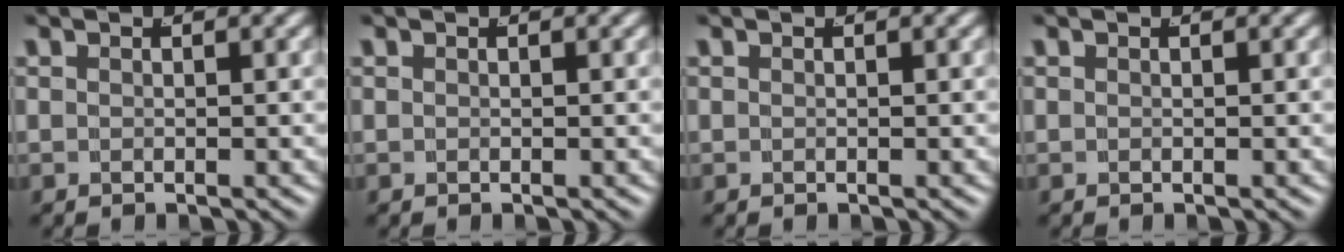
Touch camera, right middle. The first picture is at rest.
{"total": 0.0}
{"total": 0.0}
{"total": 0.0}